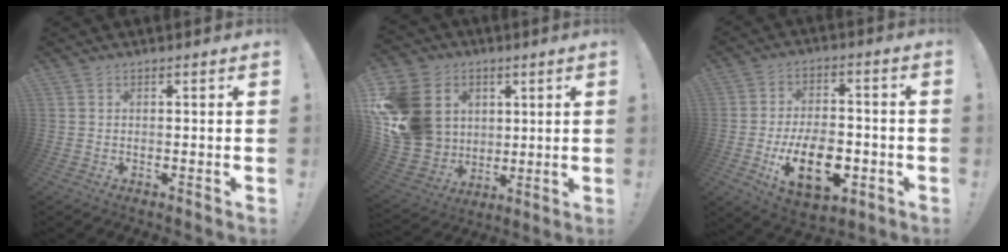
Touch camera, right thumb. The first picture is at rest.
{"total": 19.7, "force": [3.9, 17.2, 8.9], "torque": [-0.169, -0.010, 0.103]}
{"total": 17.9, "force": [-5.9, 10.6, 13.1], "torque": [-0.196, 0.025, -0.090]}